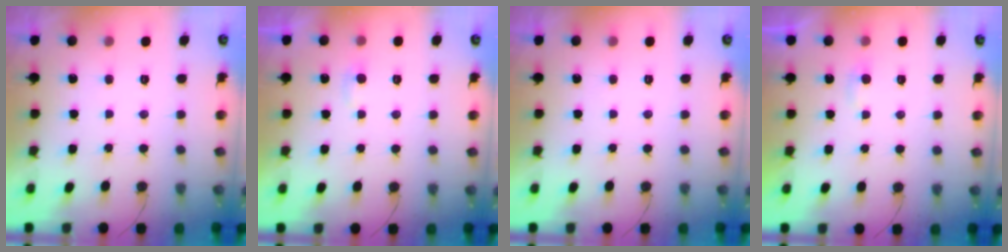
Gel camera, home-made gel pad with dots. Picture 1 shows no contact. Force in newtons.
{"total": 2.7, "press": 2.7, "slide": 0.2}
{"total": 0.0}
{"total": 2.4, "press": 2.4, "slide": 0.2}